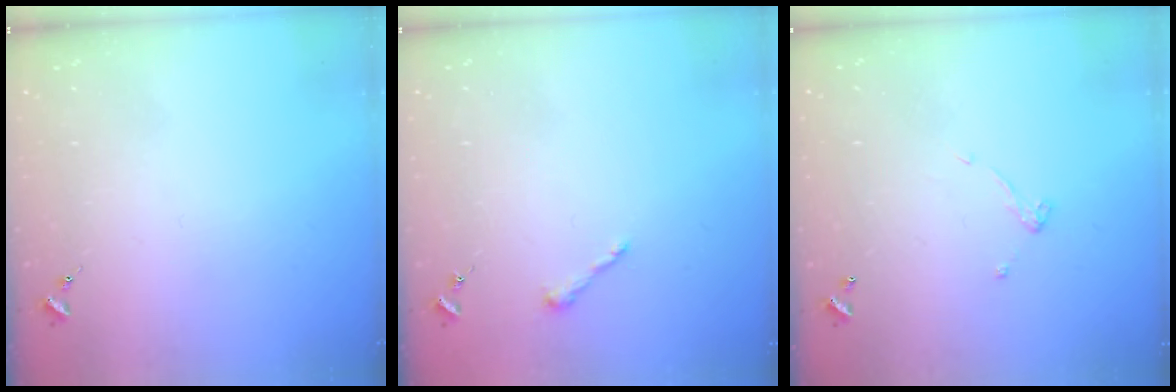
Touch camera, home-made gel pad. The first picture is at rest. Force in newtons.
{"total": 3.6, "press": 3.6, "slide": 0.4}
{"total": 4.4, "press": 4.4, "slide": 0.2}